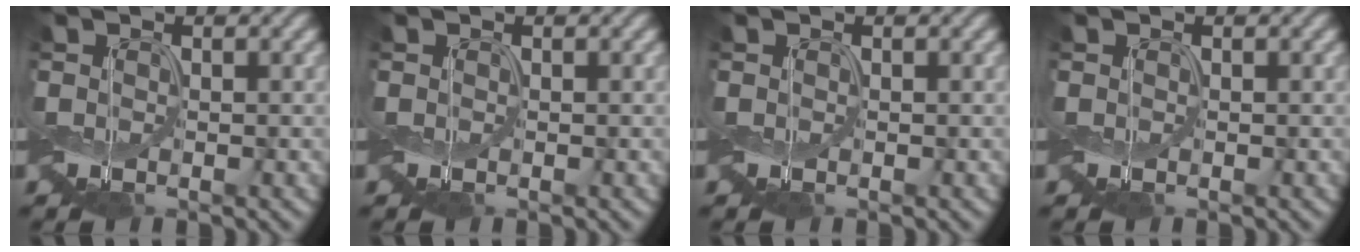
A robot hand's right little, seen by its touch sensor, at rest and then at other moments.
{"total": 0.0}
{"total": 0.0}
{"total": 0.0}